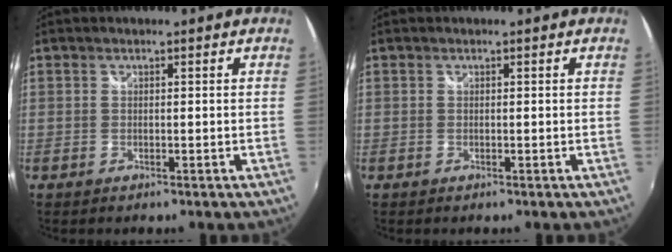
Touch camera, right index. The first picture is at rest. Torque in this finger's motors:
{"motor_torque": [0.00, 0.00, 0.00, 0.00]}